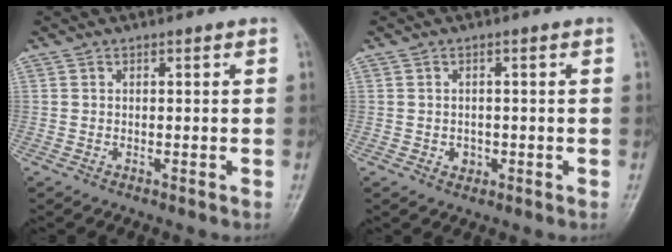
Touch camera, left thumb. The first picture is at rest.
{"total": 1.9, "force": [-0.5, 1.6, 0.8], "torque": [-0.004, 0.004, -0.004]}